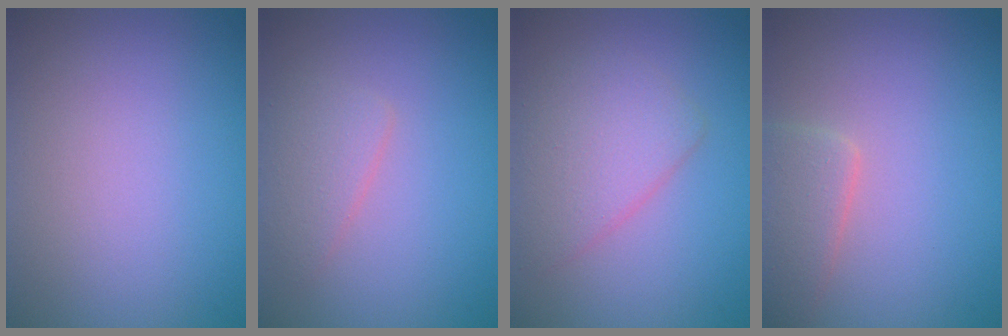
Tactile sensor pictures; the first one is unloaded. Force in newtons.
{"total": 2.2, "press": 2.2, "slide": 0.0}
{"total": 3.5, "press": 3.5, "slide": 0.3}
{"total": 2.9, "press": 2.9, "slide": 0.3}